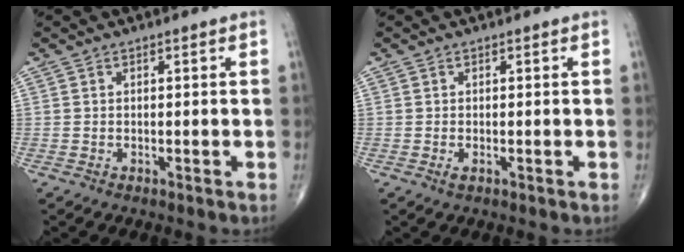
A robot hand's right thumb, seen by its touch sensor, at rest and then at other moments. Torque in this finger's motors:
{"motor_torque": [-0.19, 0.03, 0.17, 0.46, 0.07]}